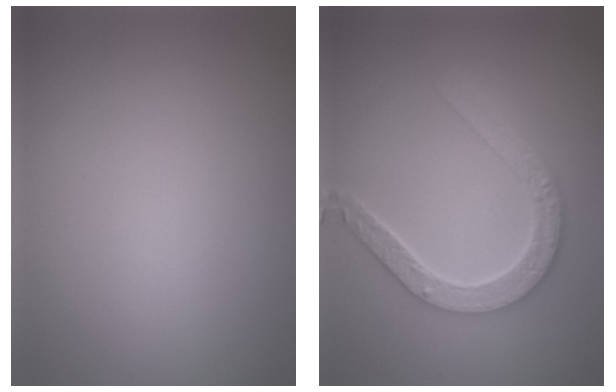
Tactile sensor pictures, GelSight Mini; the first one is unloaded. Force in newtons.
{"total": 4.5, "press": 3.7, "slide": 2.6}